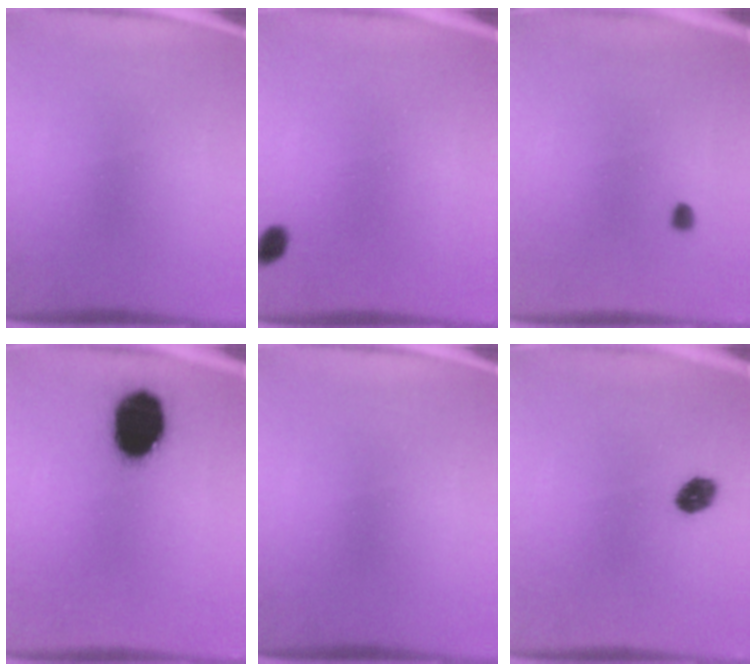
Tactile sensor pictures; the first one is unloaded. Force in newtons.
{"total": 2.0}
{"total": 1.0}
{"total": 15.9}
{"total": 0.0}
{"total": 4.5}